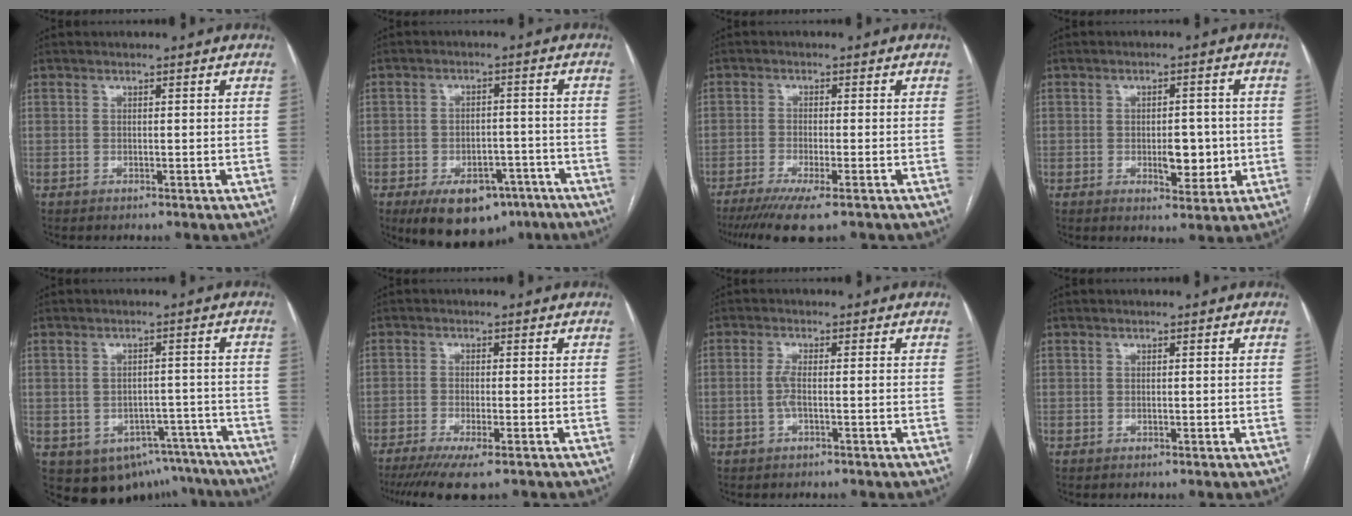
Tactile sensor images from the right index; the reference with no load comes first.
{"total": 11.8, "force": [-7.7, 6.7, 6.0], "torque": [-0.078, 0.013, -0.108]}
{"total": 8.5, "force": [-6.1, 0.6, 5.9], "torque": [-0.090, -0.019, -0.094]}
{"total": 5.5, "force": [-0.9, 2.6, 4.8], "torque": [-0.063, 0.000, -0.004]}
{"total": 13.3, "force": [-8.7, 9.1, 4.3], "torque": [-0.057, 0.030, -0.097]}
{"total": 7.8, "force": [-5.7, 0.6, 5.3], "torque": [-0.077, -0.017, -0.088]}
{"total": 2.0, "force": [-0.6, 0.1, 1.9], "torque": [-0.037, 0.003, -0.014]}
{"total": 0.0}